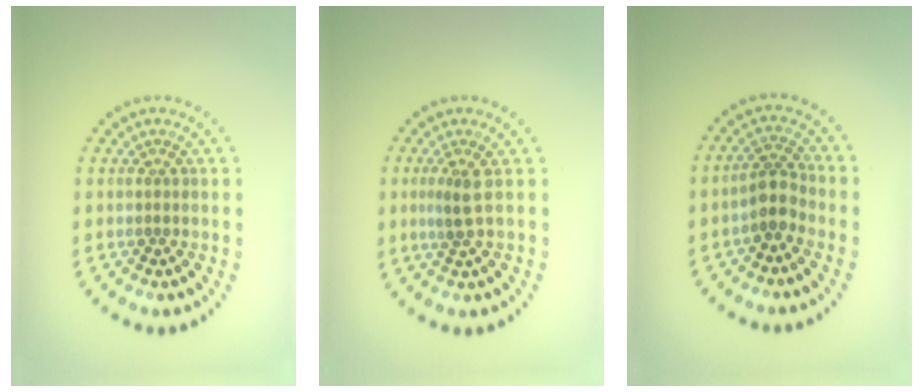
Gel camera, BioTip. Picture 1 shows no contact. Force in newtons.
{"total": 1.8, "press": 1.3, "slide": 1.2}
{"total": 2.3, "press": 2.0, "slide": 1.3}